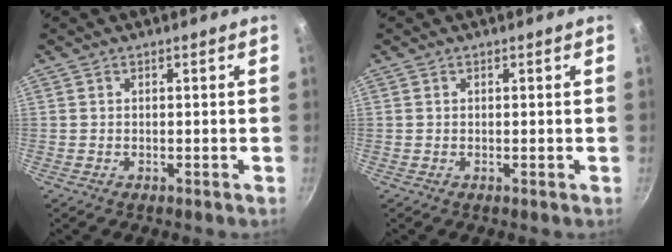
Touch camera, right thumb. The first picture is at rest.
{"total": 0.0}